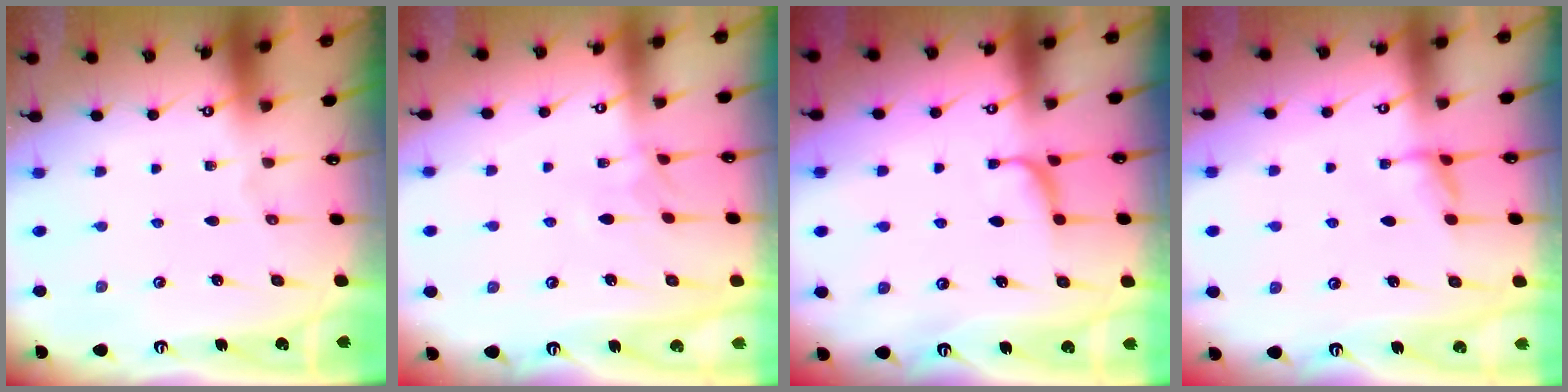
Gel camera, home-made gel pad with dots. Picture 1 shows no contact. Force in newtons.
{"total": 2.1, "press": 2.1, "slide": 0.4}
{"total": 1.7, "press": 1.6, "slide": 0.5}
{"total": 1.6, "press": 1.5, "slide": 0.6}